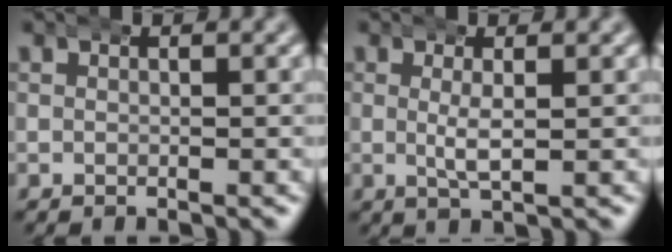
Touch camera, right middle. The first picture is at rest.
{"total": 1.8, "force": [0.3, 0.1, 1.8], "torque": [-0.040, -0.013, 0.013]}